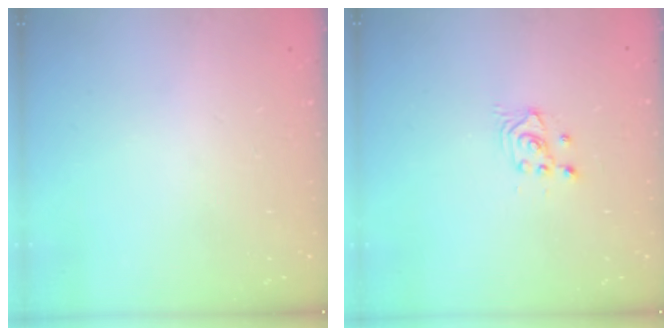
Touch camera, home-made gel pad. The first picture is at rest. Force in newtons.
{"total": 2.7, "press": 2.7, "slide": 0.2}